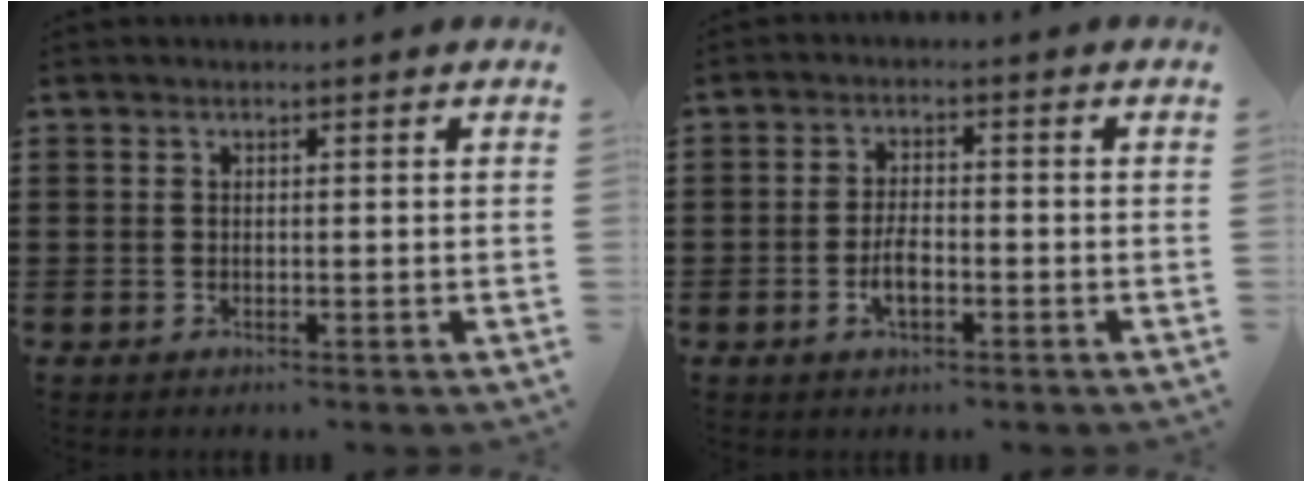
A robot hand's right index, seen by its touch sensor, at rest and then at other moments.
{"total": 3.5, "force": [-1.5, 1.5, 2.8], "torque": [-0.056, 0.004, -0.028]}